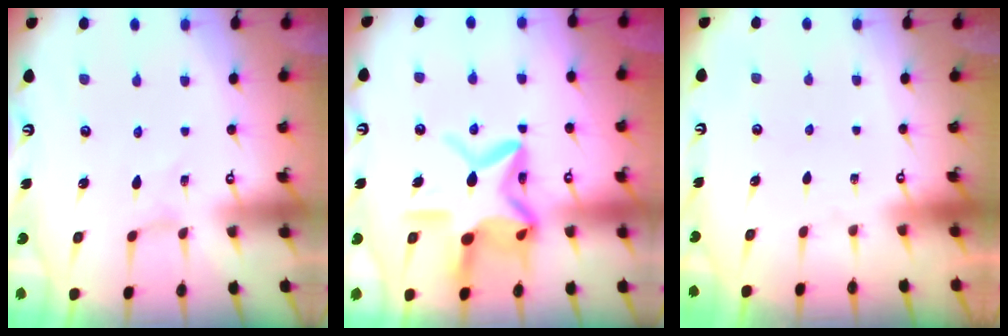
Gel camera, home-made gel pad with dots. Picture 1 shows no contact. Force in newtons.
{"total": 17.6, "press": 17.5, "slide": 1.5}
{"total": 0.0}